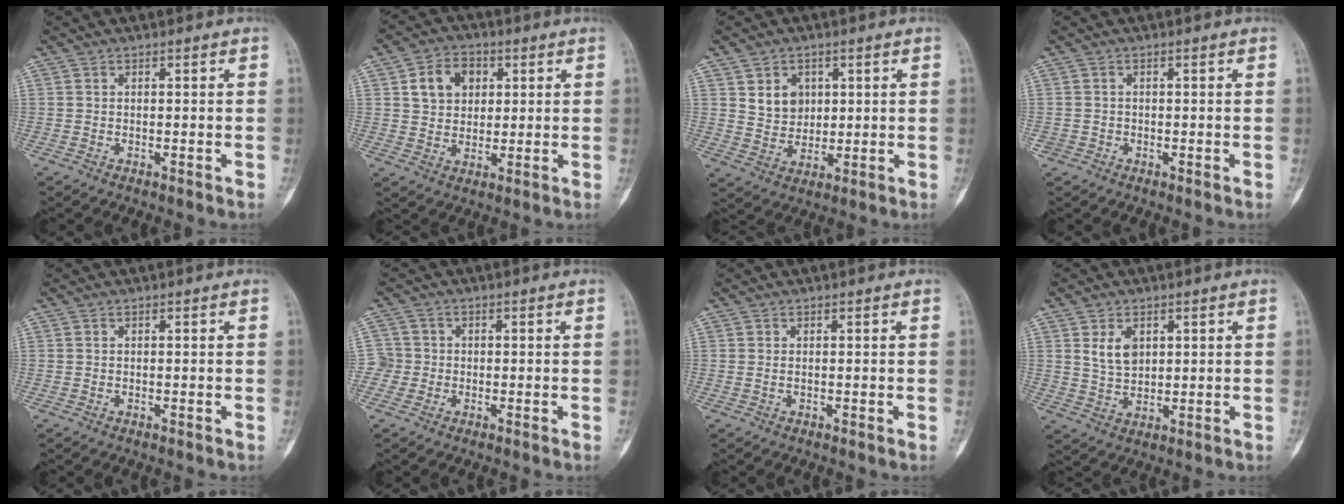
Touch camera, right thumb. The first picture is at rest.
{"total": 8.3, "force": [2.6, 6.5, 4.6], "torque": [-0.044, -0.005, 0.043]}
{"total": 6.4, "force": [2.2, 5.2, 3.0], "torque": [-0.026, -0.014, 0.046]}
{"total": 1.0, "force": [-0.4, 0.9, -0.2], "torque": [0.010, 0.007, -0.011]}
{"total": 0.0}
{"total": 3.2, "force": [-0.7, 3.1, -0.1], "torque": [0.022, 0.011, -0.021]}
{"total": 0.0}
{"total": 5.2, "force": [2.0, 3.4, 3.3], "torque": [-0.047, -0.014, 0.043]}